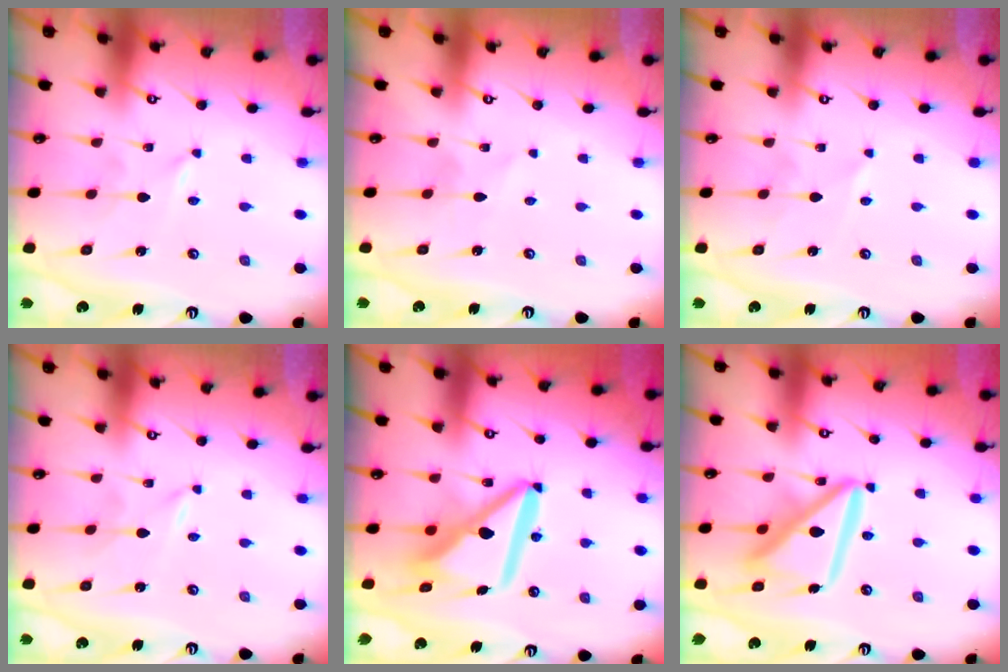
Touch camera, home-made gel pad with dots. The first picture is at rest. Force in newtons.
{"total": 1.4, "press": 1.4, "slide": 0.2}
{"total": 2.6, "press": 2.6, "slide": 0.2}
{"total": 0.0}
{"total": 13.2, "press": 13.2, "slide": 1.5}
{"total": 14.6, "press": 14.5, "slide": 1.7}